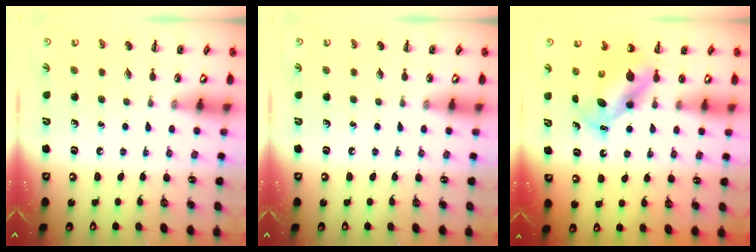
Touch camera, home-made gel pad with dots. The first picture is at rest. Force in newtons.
{"total": 0.0}
{"total": 5.6, "press": 5.5, "slide": 1.2}